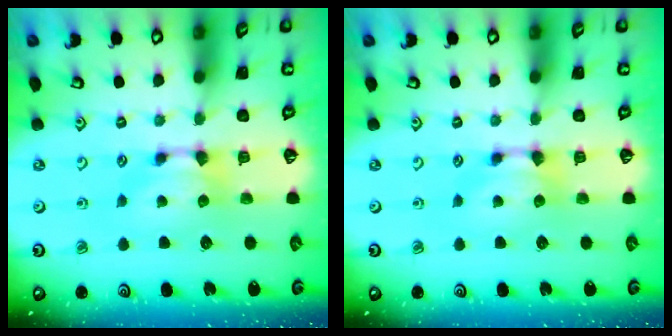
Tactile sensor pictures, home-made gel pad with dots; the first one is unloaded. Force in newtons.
{"total": 0.0}